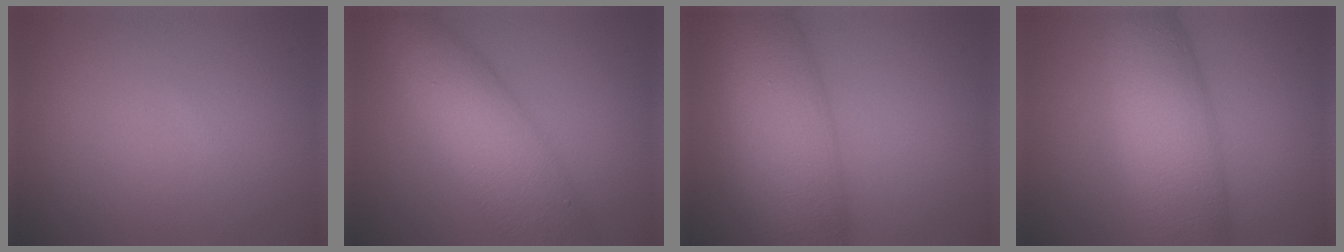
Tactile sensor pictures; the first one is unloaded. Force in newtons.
{"total": 8.4, "press": 8.4, "slide": 0.0}
{"total": 11.0, "press": 11.0, "slide": 0.3}
{"total": 8.4, "press": 8.4, "slide": 0.1}